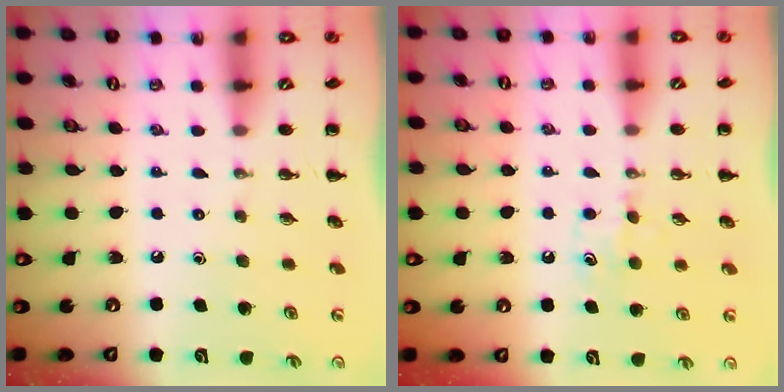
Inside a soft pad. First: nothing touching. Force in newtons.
{"total": 4.6, "press": 4.4, "slide": 1.4}